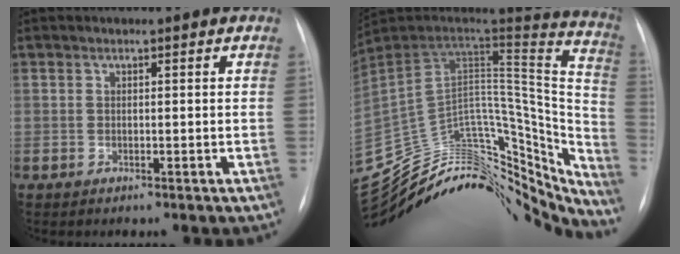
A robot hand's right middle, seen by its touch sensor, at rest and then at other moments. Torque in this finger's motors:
{"motor_torque": [-0.56, -1.01, -0.29, -0.10]}